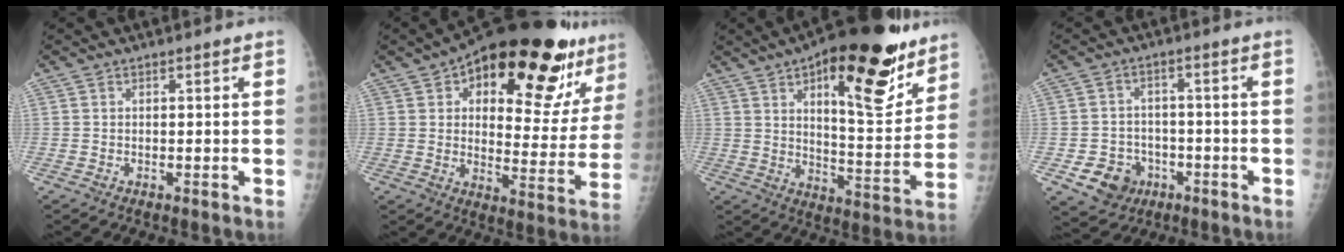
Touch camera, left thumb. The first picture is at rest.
{"total": 27.3, "force": [16.3, 10.9, 19.0], "torque": [-0.221, -0.042, 0.228]}
{"total": 24.6, "force": [13.7, 9.0, 18.2], "torque": [-0.224, -0.055, 0.207]}
{"total": 7.9, "force": [-3.2, 6.8, 2.5], "torque": [-0.021, 0.021, -0.040]}